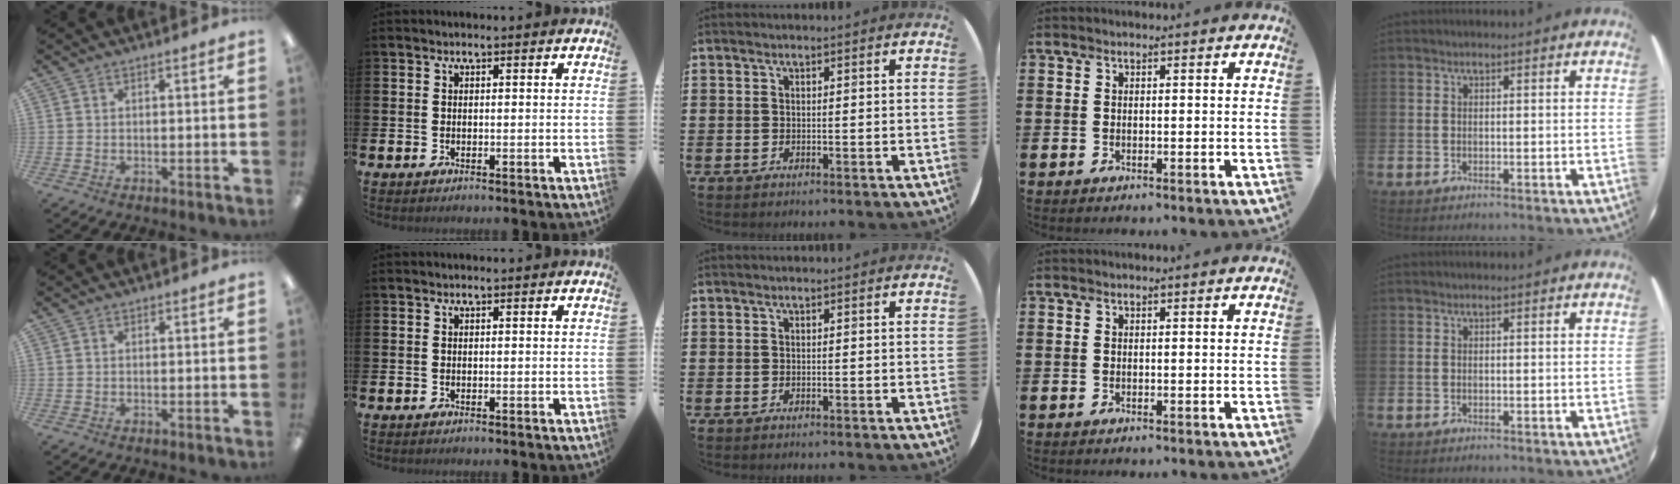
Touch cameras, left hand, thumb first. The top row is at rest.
{}